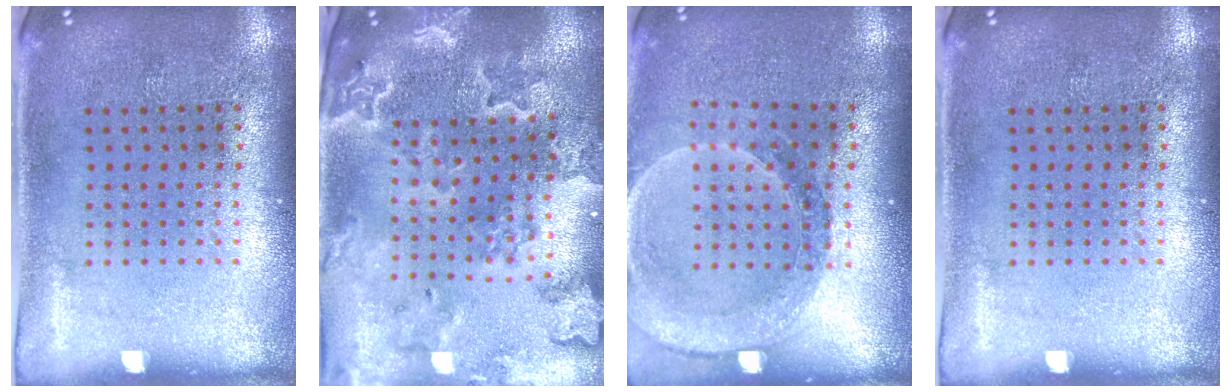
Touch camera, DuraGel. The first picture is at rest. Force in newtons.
{"total": 2.4, "press": 2.3, "slide": 0.7}
{"total": 1.4, "press": 1.4, "slide": 0.1}
{"total": 0.0}